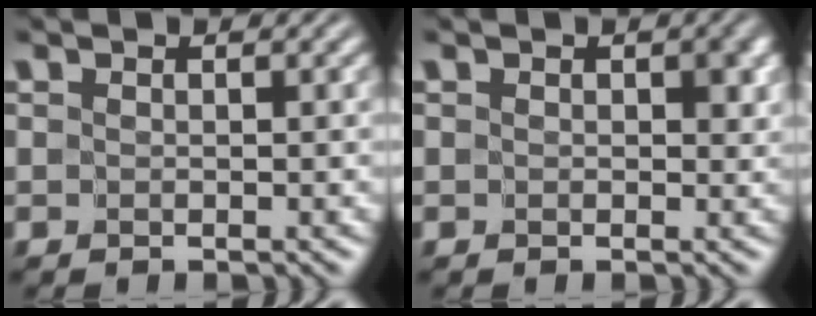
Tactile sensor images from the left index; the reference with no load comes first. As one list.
[{"total": 1.9, "force": [0.4, 1.2, 1.4], "torque": [-0.014, -0.002, 0.006]}]